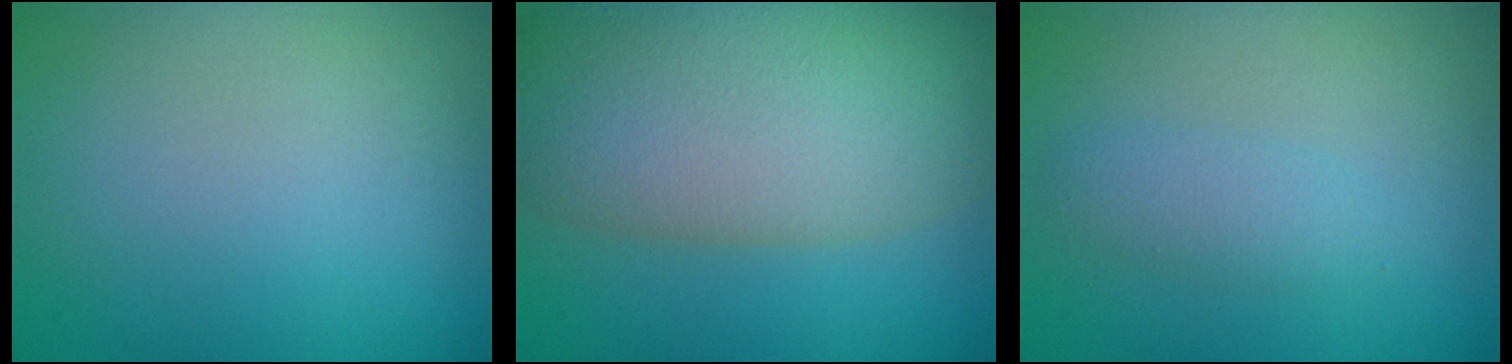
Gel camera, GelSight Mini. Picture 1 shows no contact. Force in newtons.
{"total": 11.8, "press": 11.7, "slide": 0.7}
{"total": 1.8, "press": 1.8, "slide": 0.0}